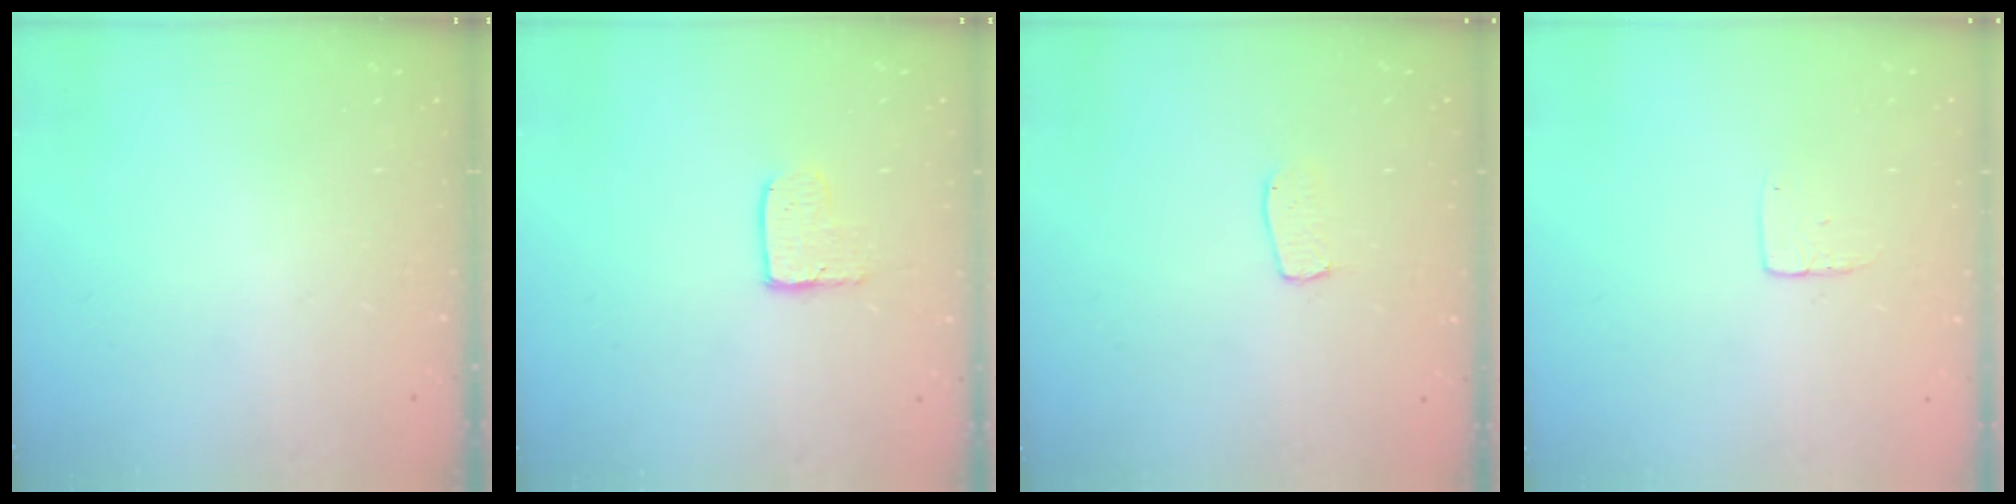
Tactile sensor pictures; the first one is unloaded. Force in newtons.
{"total": 3.6, "press": 3.6, "slide": 0.3}
{"total": 4.5, "press": 4.5, "slide": 0.2}
{"total": 3.6, "press": 3.6, "slide": 0.3}